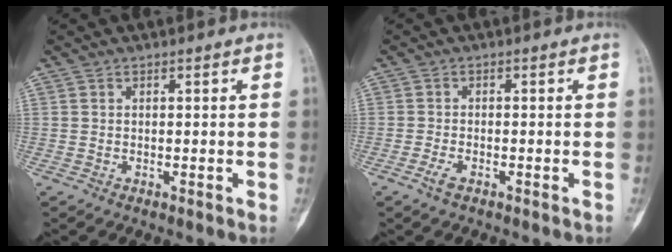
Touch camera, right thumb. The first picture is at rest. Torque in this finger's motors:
{"motor_torque": [-0.72, 0.09, 0.32, 0.07, -0.05]}